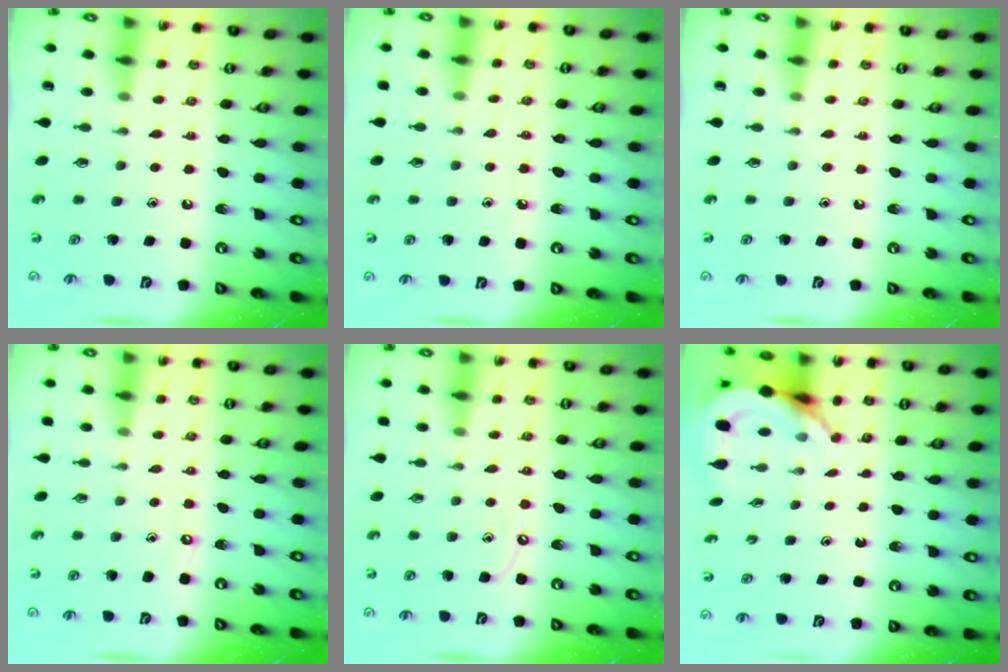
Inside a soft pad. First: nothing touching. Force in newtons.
{"total": 4.3, "press": 4.2, "slide": 0.6}
{"total": 0.0}
{"total": 2.6, "press": 2.6, "slide": 0.4}
{"total": 4.0, "press": 4.0, "slide": 0.4}
{"total": 5.9, "press": 5.9, "slide": 0.4}